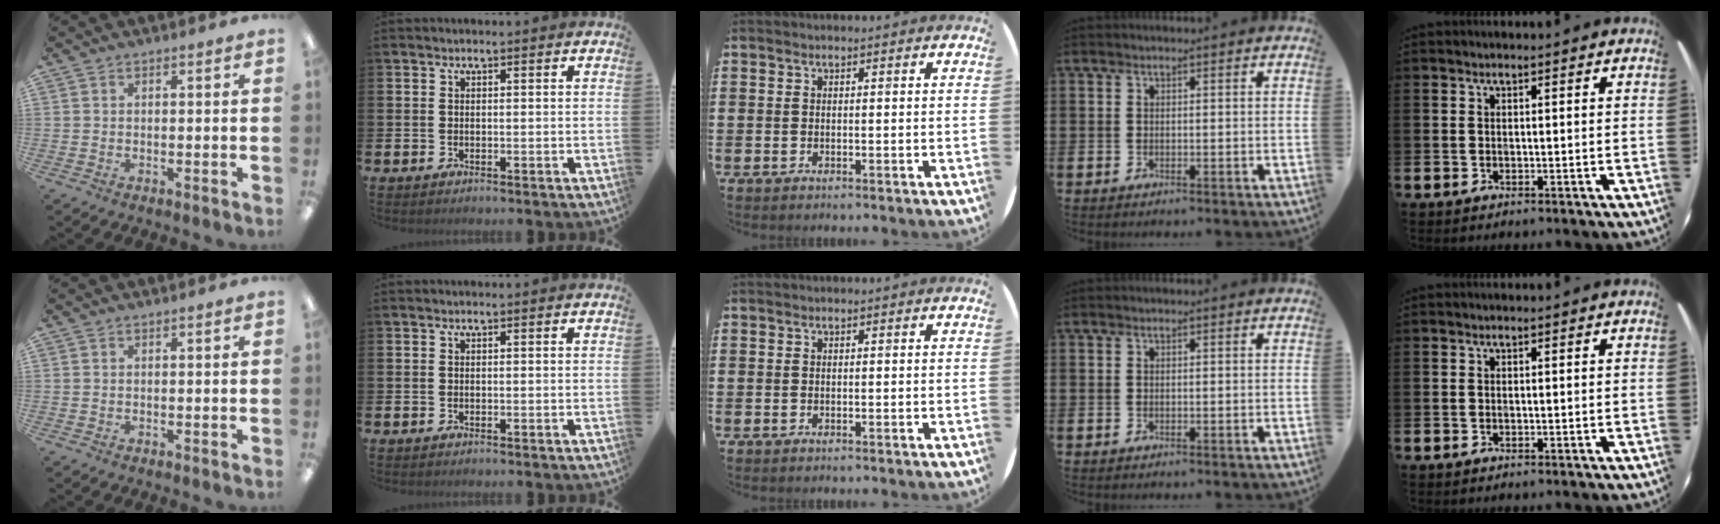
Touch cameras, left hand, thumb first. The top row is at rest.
{}